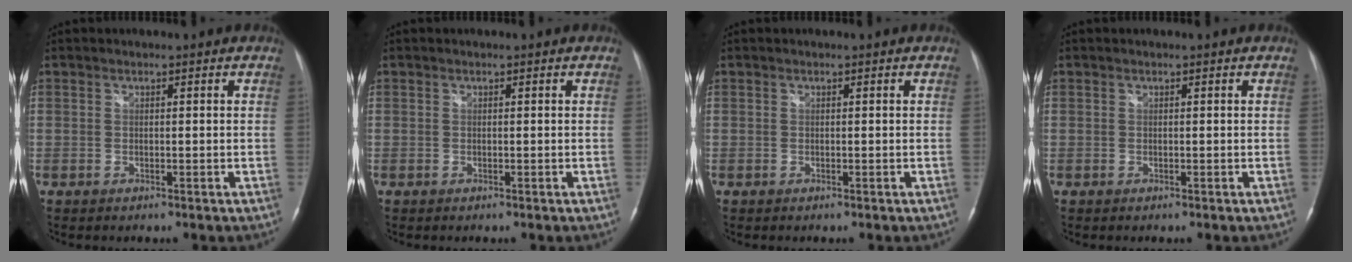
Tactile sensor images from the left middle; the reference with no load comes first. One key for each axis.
{"total": 0.0}
{"total": 0.0}
{"total": 0.0}